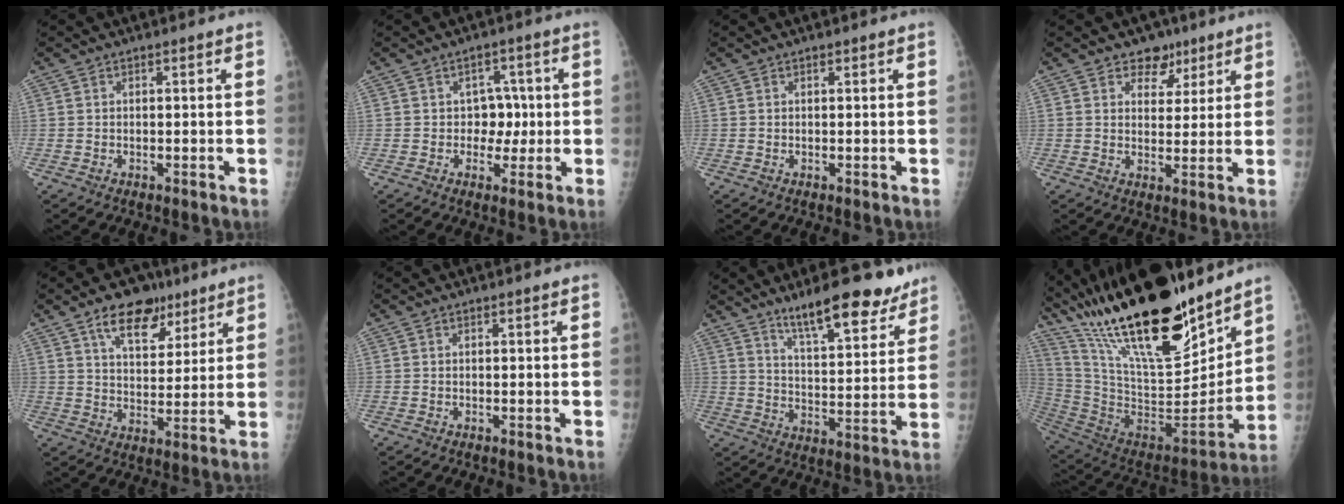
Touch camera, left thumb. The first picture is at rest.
{"total": 4.5, "force": [0.1, 3.8, 2.5], "torque": [0.006, 0.007, -0.004]}
{"total": 0.0}
{"total": 5.6, "force": [3.8, 3.9, 1.4], "torque": [0.013, -0.018, 0.056]}
{"total": 11.3, "force": [7.0, 6.3, 6.2], "torque": [-0.065, -0.034, 0.115]}
{"total": 0.0}
{"total": 15.4, "force": [11.4, 4.3, 9.4], "torque": [-0.102, -0.068, 0.178]}
{"total": 33.1, "force": [24.5, 9.6, 20.2], "torque": [-0.327, -0.092, 0.419]}